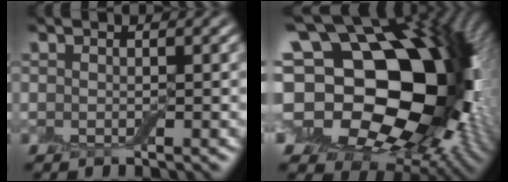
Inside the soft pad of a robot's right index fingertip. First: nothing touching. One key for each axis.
{"total": 20.8, "fx": -0.2, "fy": 14.8, "fz": 14.7, "tx": -0.240, "ty": 0.002, "tz": -0.003}